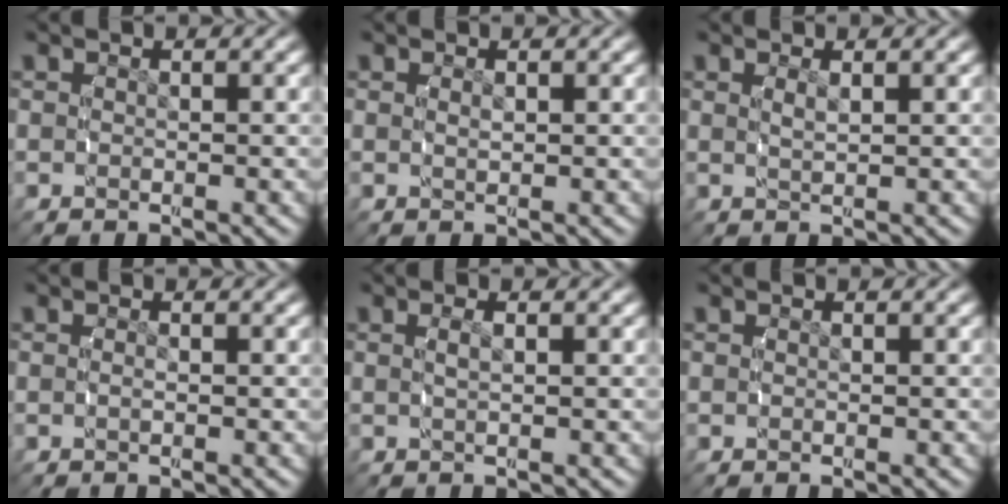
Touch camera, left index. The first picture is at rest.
{"total": 0.6, "force": [0.3, -0.3, 0.5], "torque": [-0.011, -0.005, 0.010]}
{"total": 1.3, "force": [0.7, -0.6, 0.9], "torque": [-0.015, -0.003, 0.019]}
{"total": 0.6, "force": [-0.3, 0.0, 0.5], "torque": [-0.012, -0.002, -0.005]}
{"total": 1.0, "force": [0.2, -0.3, 1.0], "torque": [-0.017, 0.002, 0.005]}
{"total": 0.0}